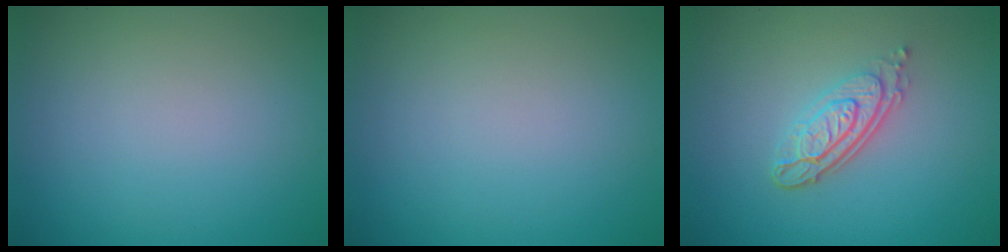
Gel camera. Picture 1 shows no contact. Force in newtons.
{"total": 0.0}
{"total": 3.9, "press": 2.9, "slide": 2.6}